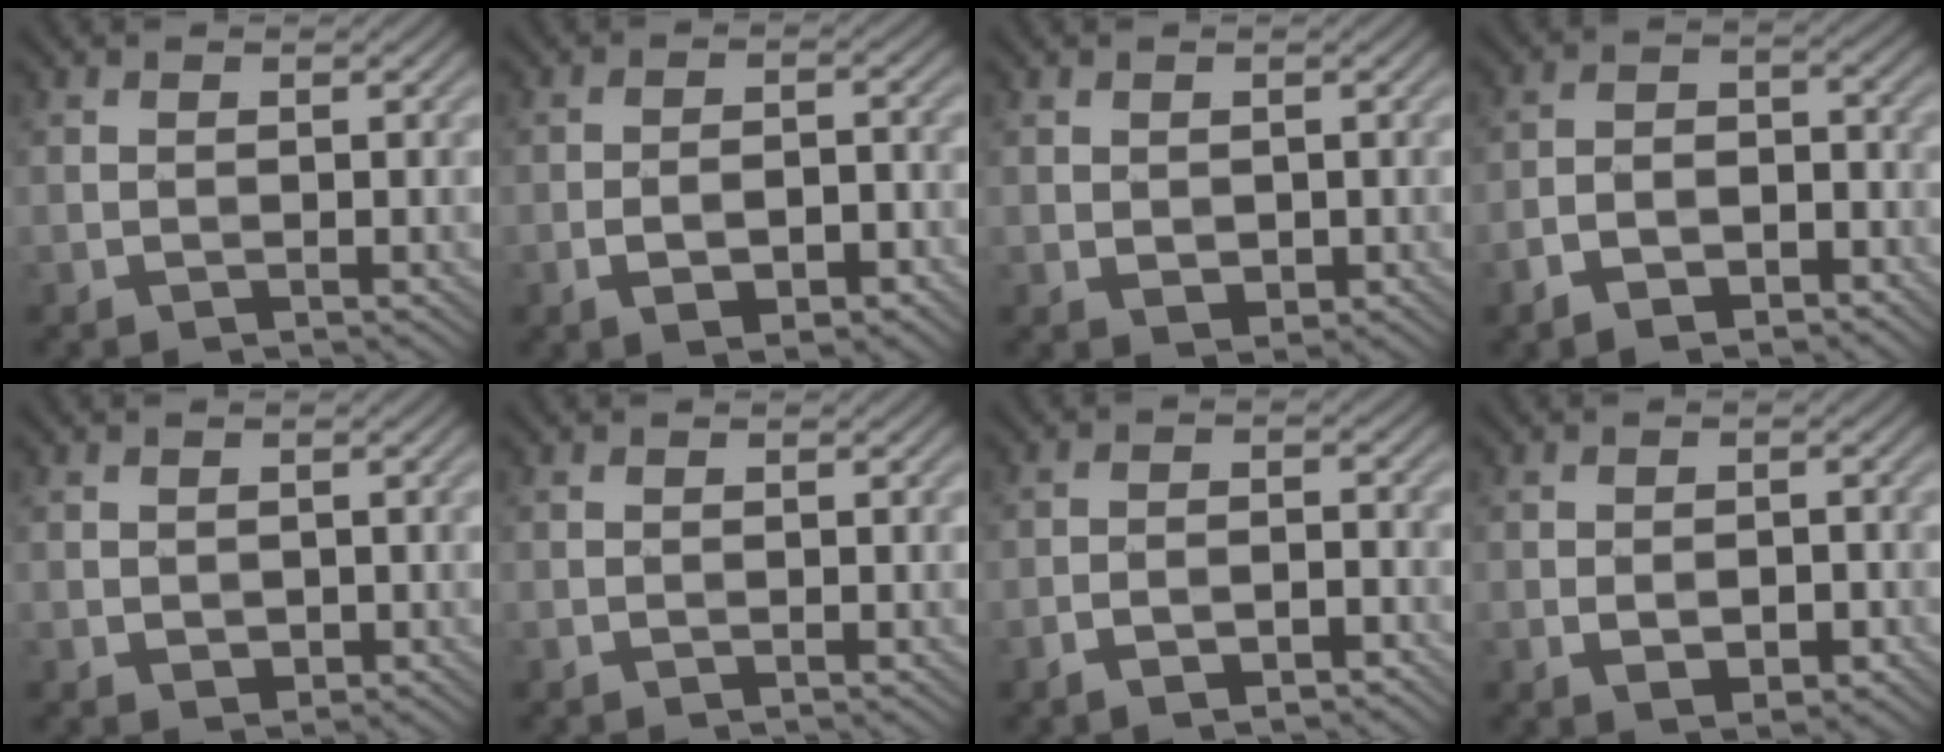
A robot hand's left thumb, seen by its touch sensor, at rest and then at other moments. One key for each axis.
{"total": 5.2, "fx": -2.5, "fy": 2.4, "fz": 3.9, "tx": -0.064, "ty": 0.001, "tz": -0.041}
{"total": 1.4, "fx": 0.1, "fy": 1.1, "fz": 0.9, "tx": -0.020, "ty": -0.006, "tz": 0.007}
{"total": 5.9, "fx": -4.0, "fy": 3.0, "fz": 3.2, "tx": -0.052, "ty": -0.002, "tz": -0.078}
{"total": 1.1, "fx": 0.1, "fy": 0.9, "fz": 0.6, "tx": -0.013, "ty": -0.006, "tz": 0.005}
{"total": 0.0}
{"total": 4.0, "fx": -2.7, "fy": 1.5, "fz": 2.6, "tx": -0.044, "ty": 0.004, "tz": -0.046}
{"total": 3.8, "fx": -1.3, "fy": 2.1, "fz": 2.9, "tx": -0.046, "ty": -0.005, "tz": -0.018}